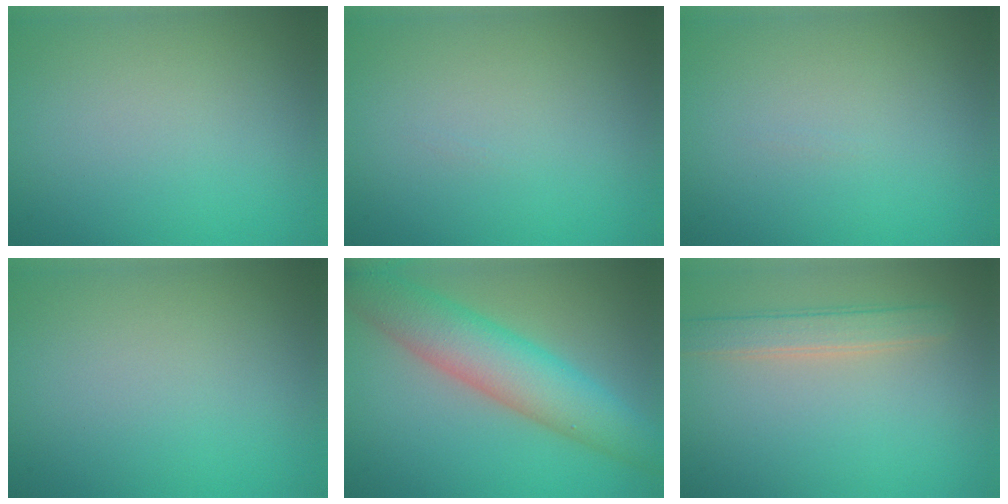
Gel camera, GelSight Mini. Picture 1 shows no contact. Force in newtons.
{"total": 0.0}
{"total": 0.0}
{"total": 0.0}
{"total": 7.2, "press": 7.2, "slide": 0.3}
{"total": 2.7, "press": 2.7, "slide": 0.5}